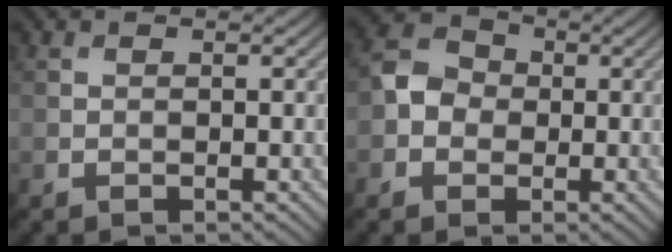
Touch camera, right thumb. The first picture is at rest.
{"total": 4.4, "force": [-0.5, 3.9, 2.0], "torque": [-0.043, 0.009, -0.018]}